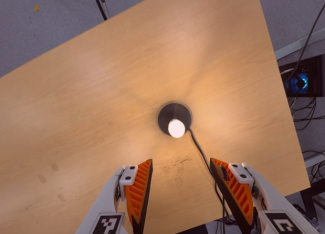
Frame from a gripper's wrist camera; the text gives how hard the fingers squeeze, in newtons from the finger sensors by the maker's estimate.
{"total": 0.0}